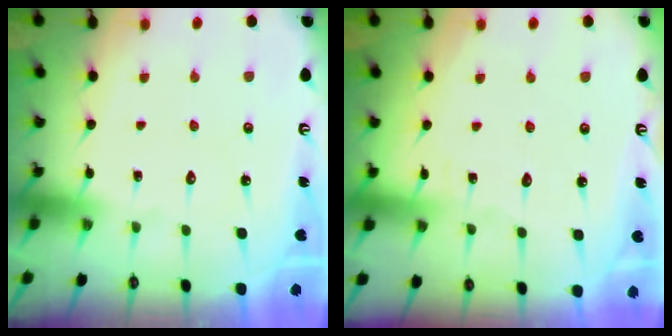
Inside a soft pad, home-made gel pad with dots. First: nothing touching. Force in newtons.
{"total": 3.0, "press": 3.0, "slide": 0.4}